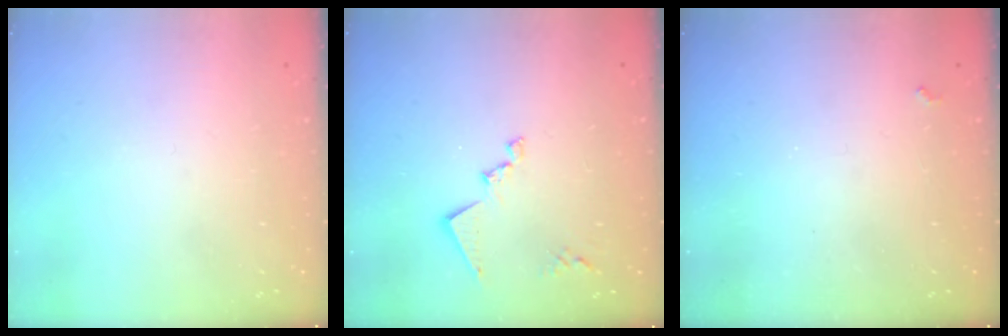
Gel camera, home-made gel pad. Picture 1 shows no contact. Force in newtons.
{"total": 11.4, "press": 11.4, "slide": 0.6}
{"total": 3.7, "press": 3.6, "slide": 0.7}